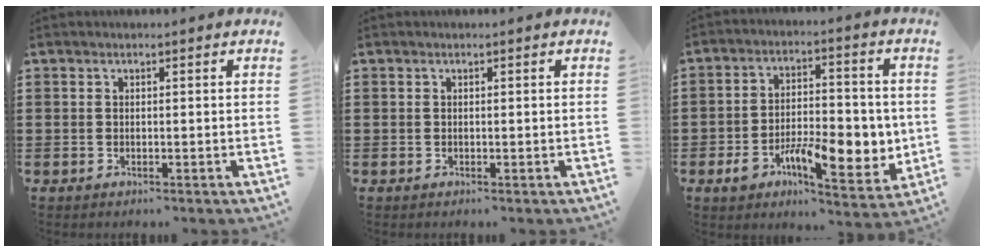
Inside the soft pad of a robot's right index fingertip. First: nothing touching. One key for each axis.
{"total": 0.0}
{"total": 11.6, "fx": -3.4, "fy": 5.7, "fz": 9.5, "tx": -0.155, "ty": 0.005, "tz": -0.054}